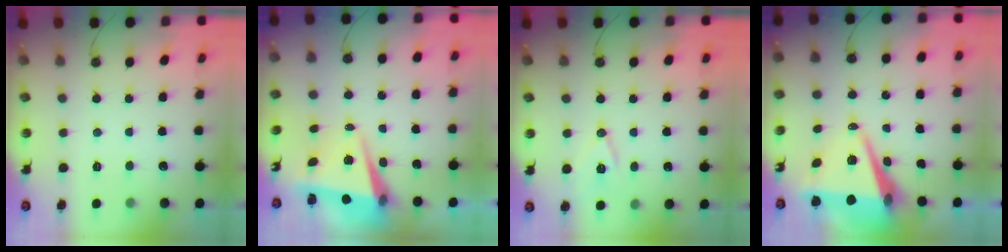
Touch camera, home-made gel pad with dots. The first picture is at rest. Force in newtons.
{"total": 5.2, "press": 5.1, "slide": 1.3}
{"total": 9.0, "press": 8.3, "slide": 3.5}
{"total": 9.3, "press": 8.2, "slide": 4.3}